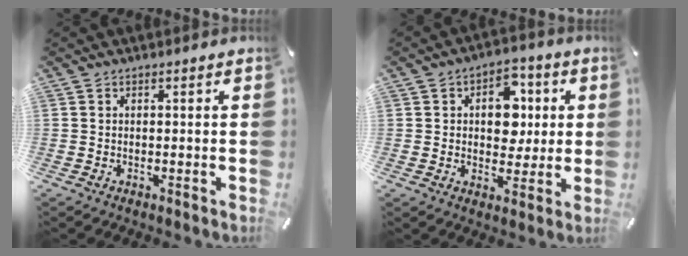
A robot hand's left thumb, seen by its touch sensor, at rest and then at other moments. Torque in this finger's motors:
{"motor_torque": [2.43, 2.62, 1.98, -0.71, 0.26]}